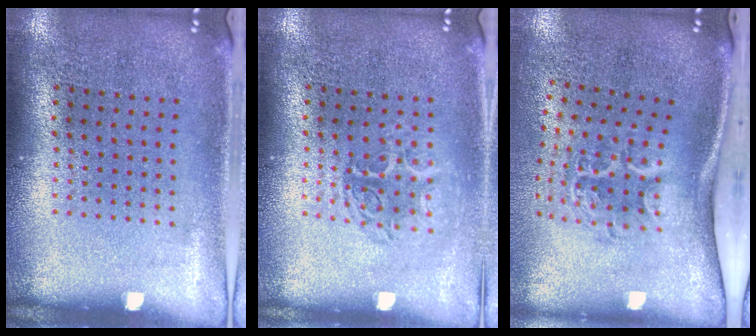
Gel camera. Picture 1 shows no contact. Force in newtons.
{"total": 1.2, "press": 1.1, "slide": 0.4}
{"total": 2.2, "press": 1.3, "slide": 1.8}